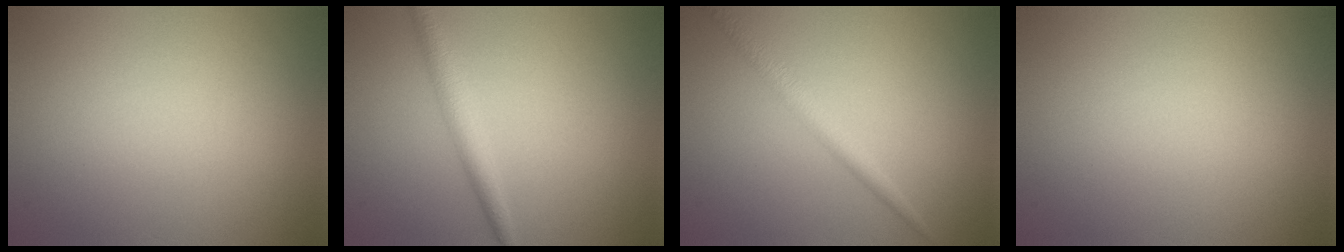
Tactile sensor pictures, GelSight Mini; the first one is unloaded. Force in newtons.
{"total": 2.3, "press": 2.3, "slide": 0.0}
{"total": 2.0, "press": 2.0, "slide": 0.0}
{"total": 0.0}